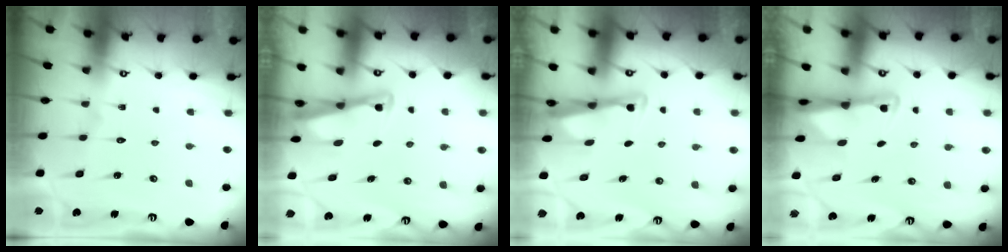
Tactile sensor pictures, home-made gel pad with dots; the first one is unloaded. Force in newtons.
{"total": 2.9, "press": 2.8, "slide": 0.3}
{"total": 2.9, "press": 2.9, "slide": 0.4}
{"total": 2.4, "press": 2.4, "slide": 0.5}